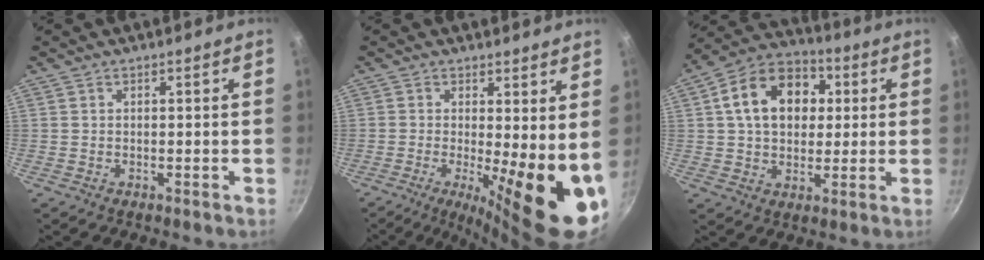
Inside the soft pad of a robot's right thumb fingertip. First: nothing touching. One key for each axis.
{"total": 14.4, "fx": -1.1, "fy": 4.1, "fz": 13.8, "tx": -0.166, "ty": -0.028, "tz": -0.012}
{"total": 15.9, "fx": 3.4, "fy": 11.6, "fz": 10.4, "tx": -0.142, "ty": 0.023, "tz": 0.041}